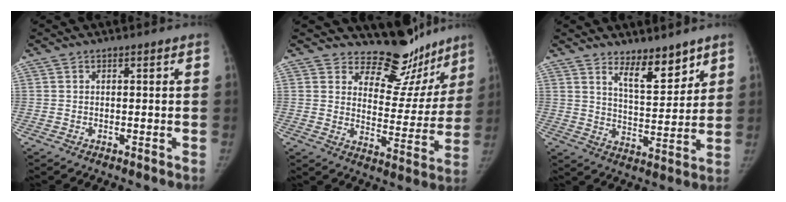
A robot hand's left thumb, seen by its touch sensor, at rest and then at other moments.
{"total": 14.2, "force": [12.5, 6.4, 2.3], "torque": [0.032, -0.113, 0.162]}
{"total": 8.7, "force": [6.4, 3.2, 4.9], "torque": [-0.053, -0.058, 0.110]}